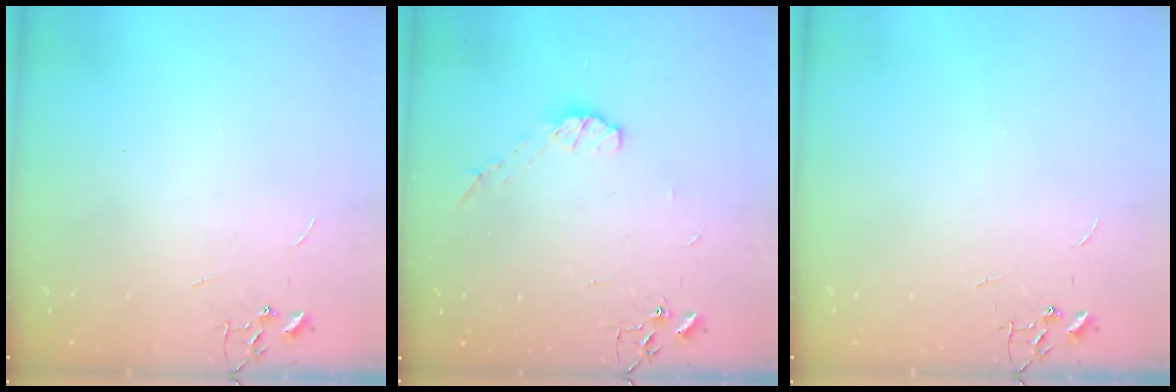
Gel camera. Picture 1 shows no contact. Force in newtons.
{"total": 5.1, "press": 5.1, "slide": 0.8}
{"total": 0.0}